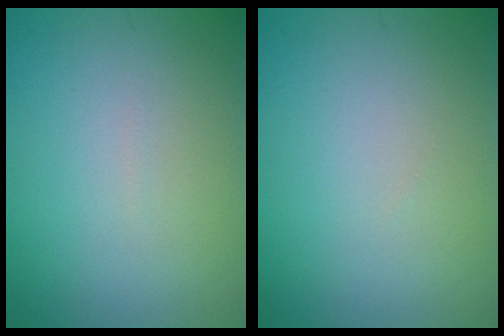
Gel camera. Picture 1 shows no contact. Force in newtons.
{"total": 0.0}